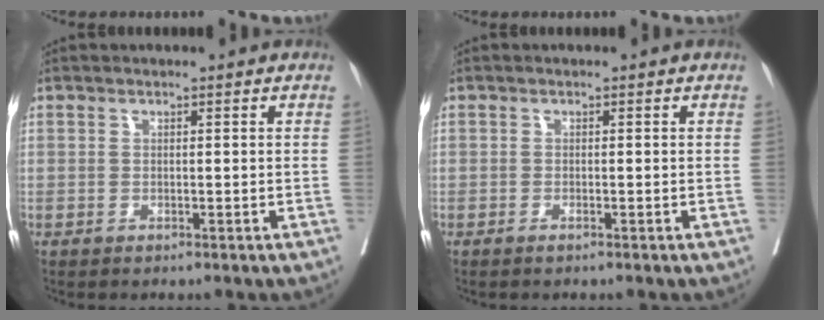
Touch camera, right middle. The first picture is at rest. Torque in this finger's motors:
{"motor_torque": [0.05, -0.06, 0.09, 0.00]}